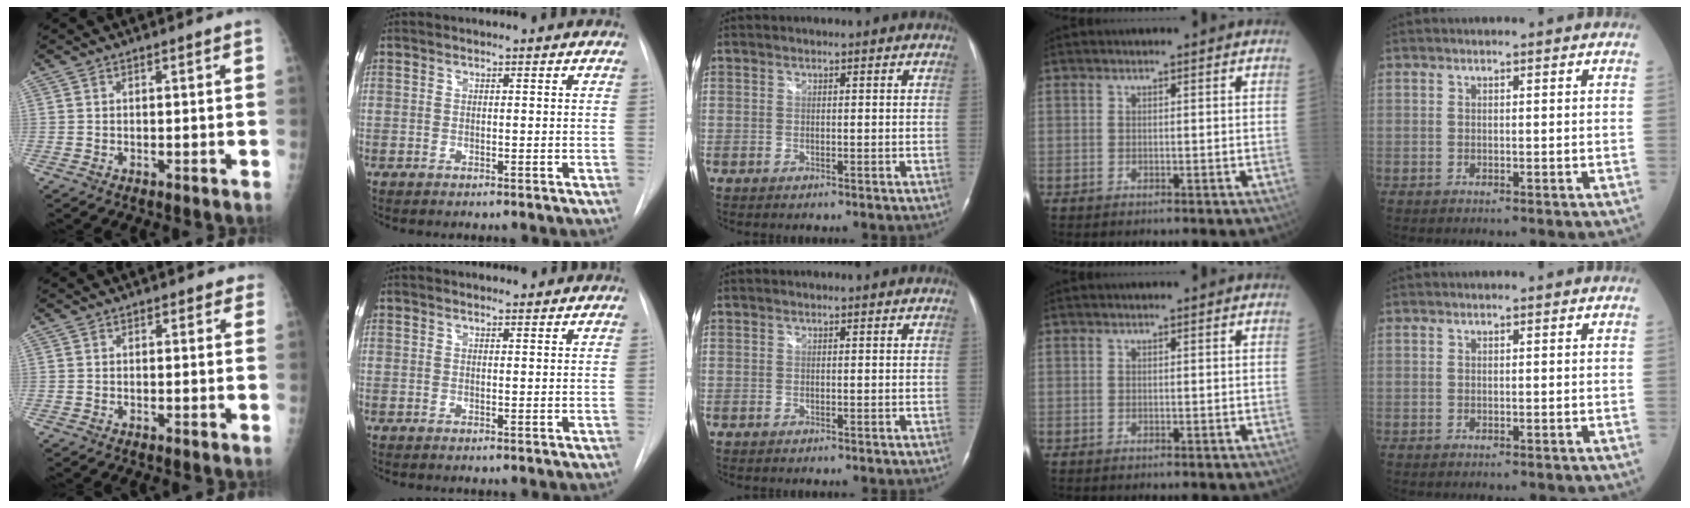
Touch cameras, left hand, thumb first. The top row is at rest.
{"thumb": {"total": 1.6, "force": [1.0, 1.2, 0.5], "torque": [0.018, -0.002, 0.004]}, "index": {"total": 3.2, "force": [3.0, 0.9, 0.6], "torque": [-0.008, 0.014, 0.034]}}